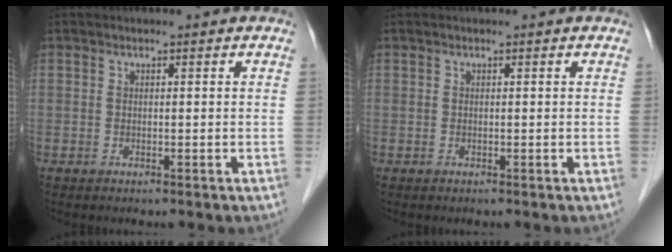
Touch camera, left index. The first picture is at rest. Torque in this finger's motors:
{"motor_torque": [-0.04, 0.07, 0.01, 0.00]}